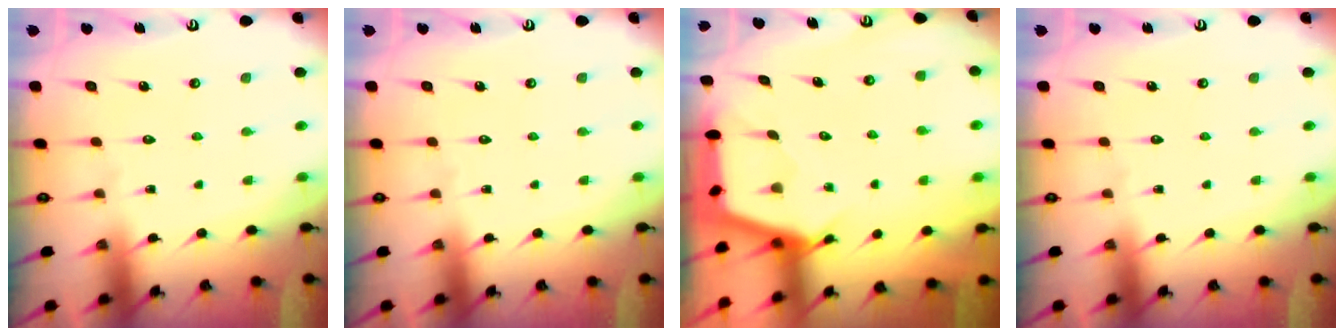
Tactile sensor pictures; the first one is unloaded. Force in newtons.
{"total": 0.0}
{"total": 2.7, "press": 2.7, "slide": 0.3}
{"total": 0.0}